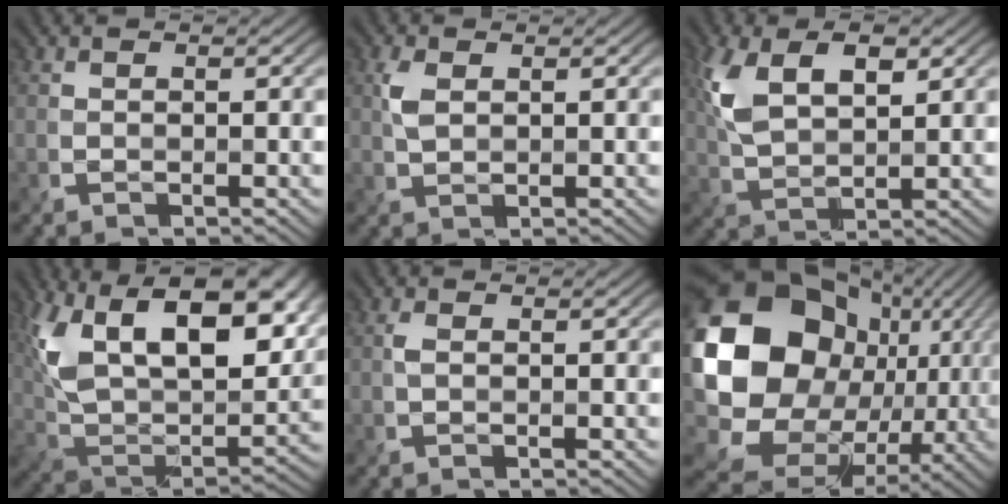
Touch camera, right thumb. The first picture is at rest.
{"total": 2.2, "force": [0.7, 1.4, 1.6], "torque": [-0.049, 0.002, 0.018]}
{"total": 8.1, "force": [3.0, 4.2, 6.3], "torque": [-0.145, 0.002, 0.057]}
{"total": 19.4, "force": [8.4, 10.6, 13.8], "torque": [-0.263, 0.011, 0.138]}
{"total": 0.9, "force": [0.0, 0.5, 0.8], "torque": [-0.023, 0.001, 0.001]}
{"total": 22.4, "force": [2.5, 19.1, 11.4], "torque": [-0.295, -0.023, 0.072]}